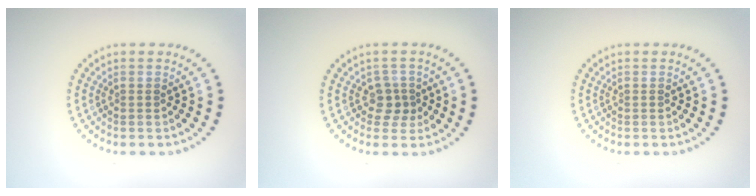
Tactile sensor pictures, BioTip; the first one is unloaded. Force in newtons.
{"total": 1.9, "press": 1.6, "slide": 1.0}
{"total": 0.0}